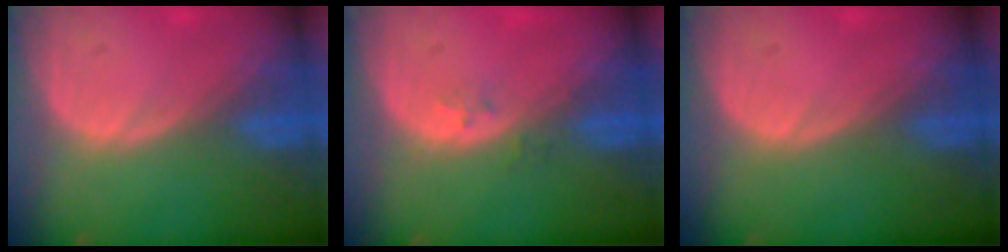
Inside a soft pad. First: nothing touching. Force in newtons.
{"total": 1.6, "press": 1.2, "slide": 1.0}
{"total": 0.0}